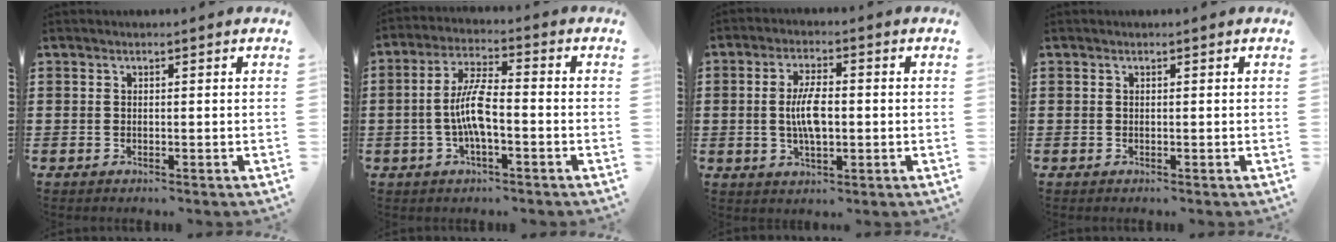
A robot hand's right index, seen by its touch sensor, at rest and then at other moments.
{"total": 7.3, "force": [-1.3, 2.2, 6.8], "torque": [-0.147, -0.002, -0.031]}
{"total": 6.4, "force": [-0.2, 2.5, 5.9], "torque": [-0.123, 0.000, -0.009]}
{"total": 0.0}